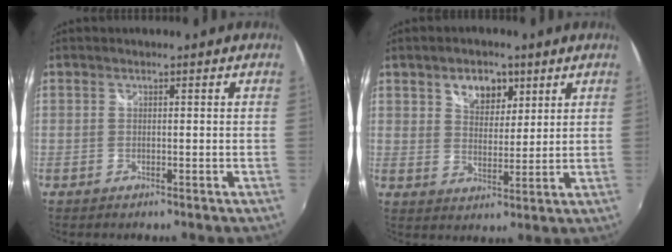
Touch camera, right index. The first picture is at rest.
{"total": 6.7, "force": [3.6, 4.4, 3.7], "torque": [-0.053, 0.009, 0.061]}